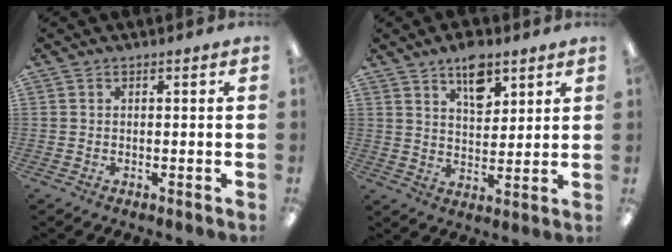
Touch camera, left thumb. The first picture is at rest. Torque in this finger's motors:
{"motor_torque": [0.10, 0.27, -0.04, -0.21, 0.03]}